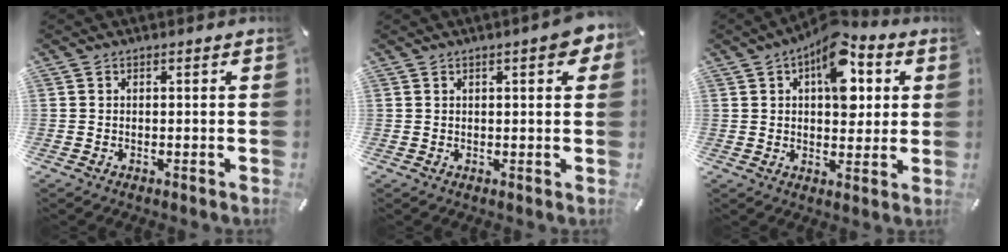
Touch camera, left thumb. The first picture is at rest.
{"total": 4.3, "force": [1.3, 1.7, 3.8], "torque": [-0.058, 0.003, 0.018]}
{"total": 13.6, "force": [5.1, 7.7, 10.0], "torque": [-0.122, -0.019, 0.083]}